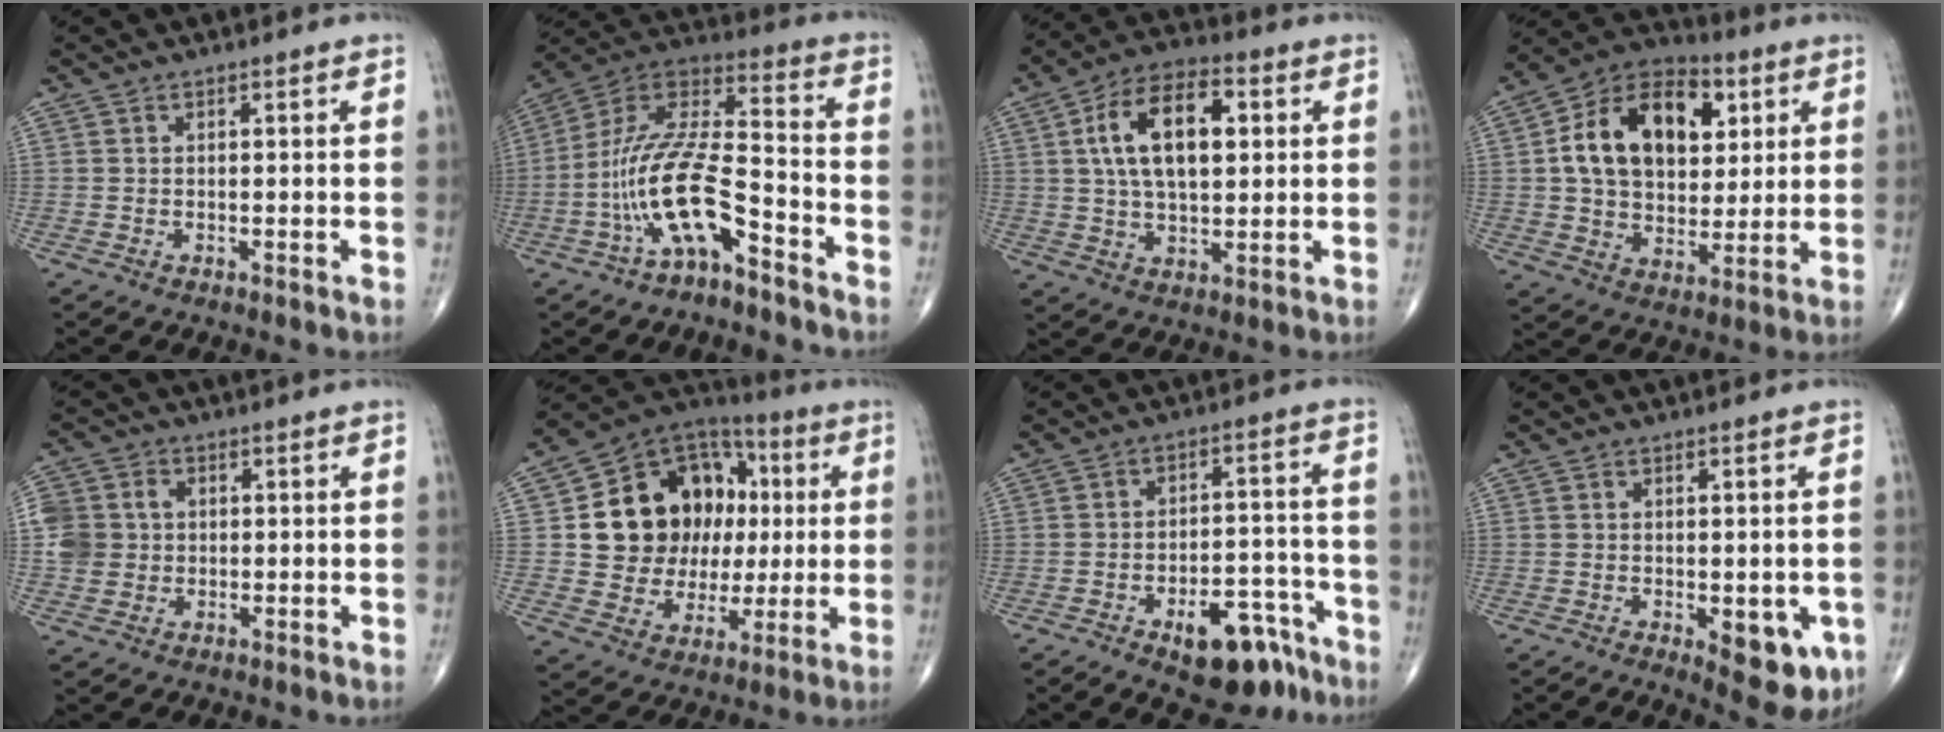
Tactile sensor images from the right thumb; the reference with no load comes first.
{"total": 15.8, "force": [-7.4, 5.5, 12.8], "torque": [-0.256, 0.079, -0.138]}
{"total": 15.0, "force": [3.2, 7.9, 12.3], "torque": [-0.206, 0.012, 0.053]}
{"total": 20.2, "force": [5.1, 13.5, 14.2], "torque": [-0.204, 0.004, 0.083]}
{"total": 8.6, "force": [0.6, 7.7, 3.7], "torque": [-0.073, 0.012, 0.011]}
{"total": 21.4, "force": [3.1, 16.7, 13.1], "torque": [-0.161, 0.025, 0.064]}
{"total": 12.6, "force": [-7.7, 6.0, 7.9], "torque": [-0.082, 0.064, -0.105]}
{"total": 9.2, "force": [-2.7, 4.1, 7.8], "torque": [-0.072, -0.012, -0.025]}